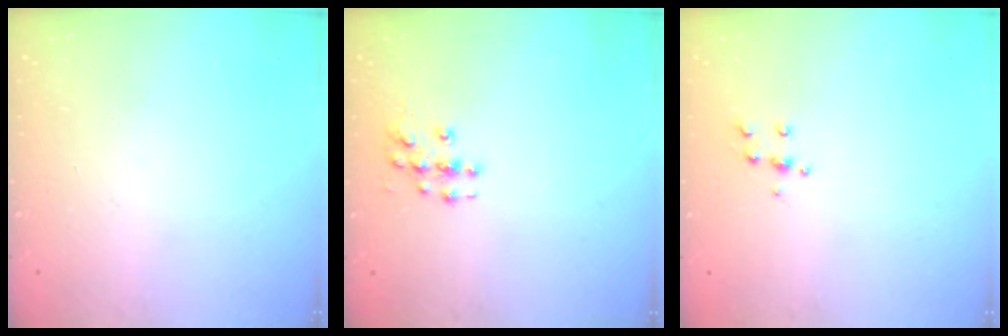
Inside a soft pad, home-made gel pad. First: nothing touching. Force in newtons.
{"total": 4.2, "press": 4.2, "slide": 0.1}
{"total": 4.8, "press": 4.7, "slide": 0.6}